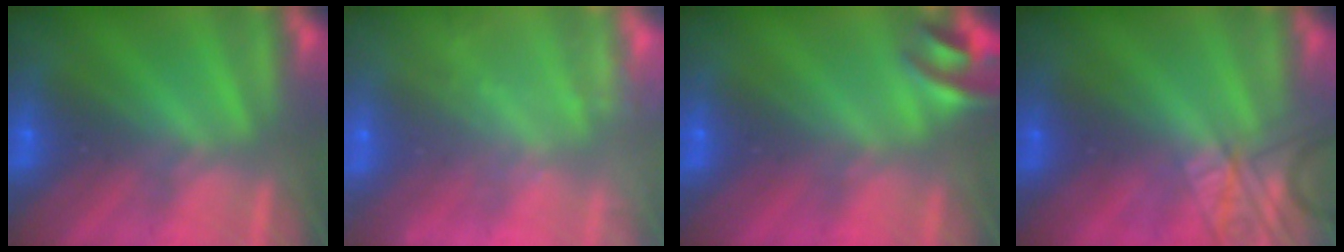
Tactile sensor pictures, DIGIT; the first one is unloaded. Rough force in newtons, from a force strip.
{"total": 2.4}
{"total": 2.8}
{"total": 2.3}